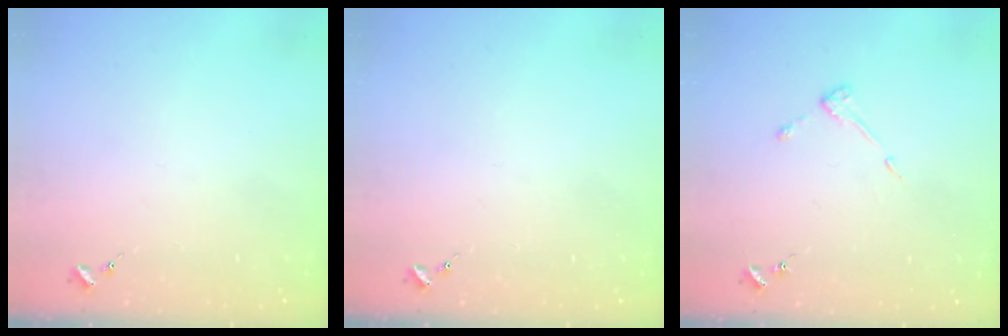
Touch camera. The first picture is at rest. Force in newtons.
{"total": 0.0}
{"total": 4.7, "press": 4.7, "slide": 0.6}